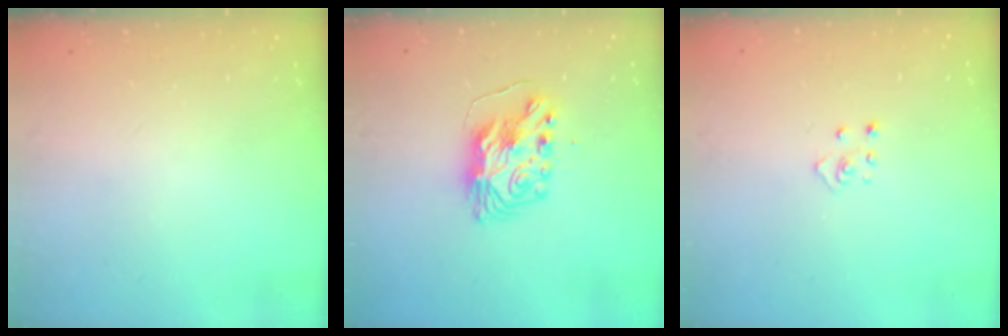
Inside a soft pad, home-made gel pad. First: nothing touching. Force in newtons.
{"total": 9.0, "press": 9.0, "slide": 0.6}
{"total": 2.8, "press": 2.8, "slide": 0.3}